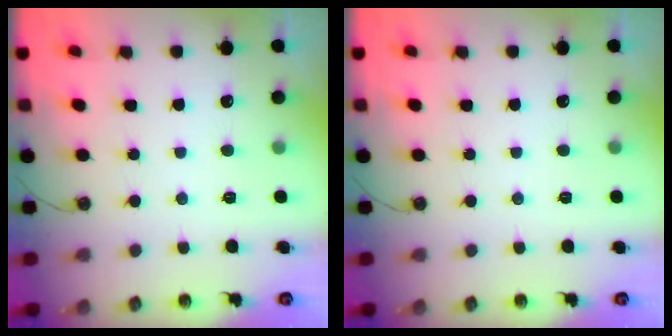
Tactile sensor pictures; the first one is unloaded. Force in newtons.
{"total": 0.0}